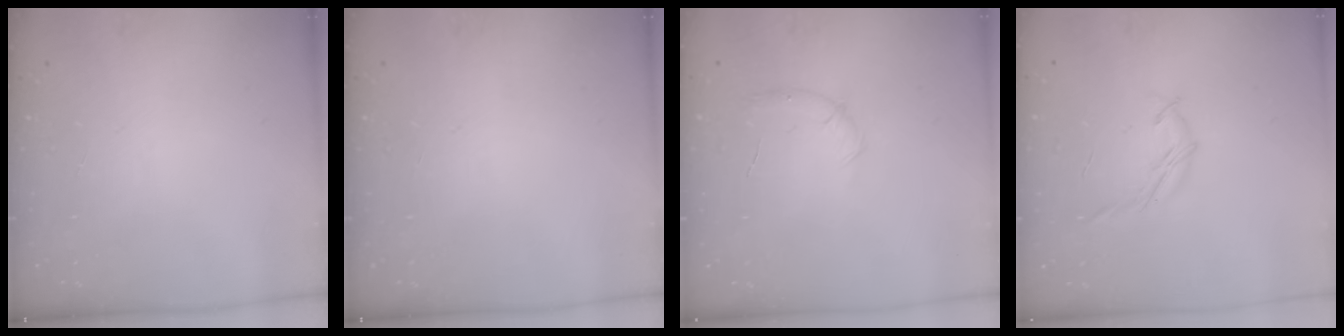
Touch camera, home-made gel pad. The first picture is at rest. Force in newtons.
{"total": 0.0}
{"total": 5.6, "press": 5.4, "slide": 1.5}
{"total": 6.6, "press": 6.5, "slide": 1.3}